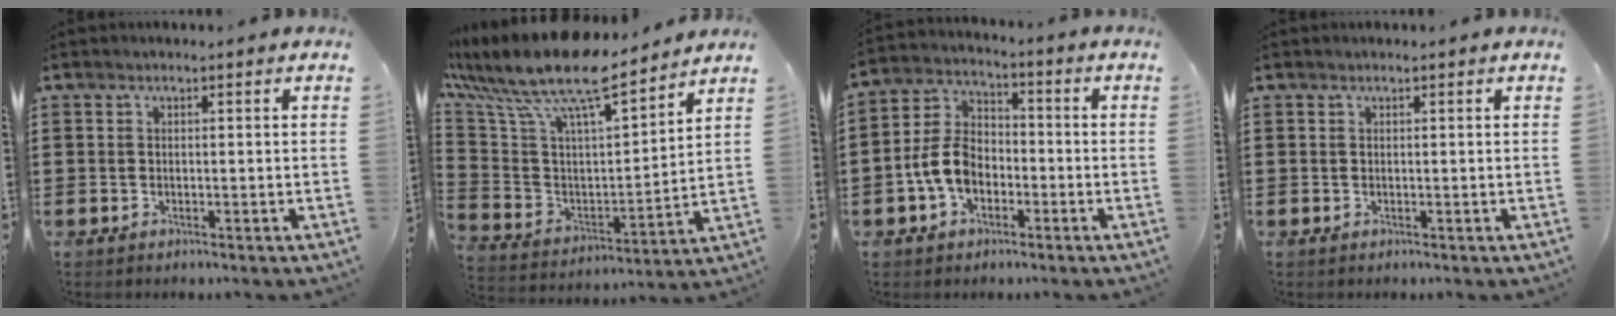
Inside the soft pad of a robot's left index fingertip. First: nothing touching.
{"total": 11.5, "force": [9.5, 2.6, 6.0], "torque": [-0.151, -0.068, 0.160]}
{"total": 7.7, "force": [-2.5, 5.3, 5.1], "torque": [-0.126, 0.012, -0.054]}
{"total": 0.0}